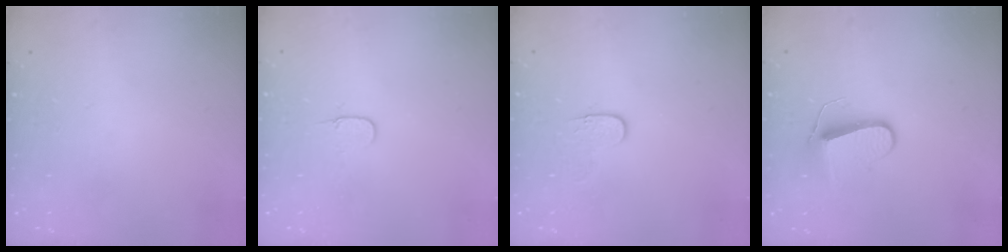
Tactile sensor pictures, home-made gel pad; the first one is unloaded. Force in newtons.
{"total": 3.8, "press": 3.8, "slide": 0.4}
{"total": 4.2, "press": 4.2, "slide": 0.5}
{"total": 9.4, "press": 9.4, "slide": 0.7}